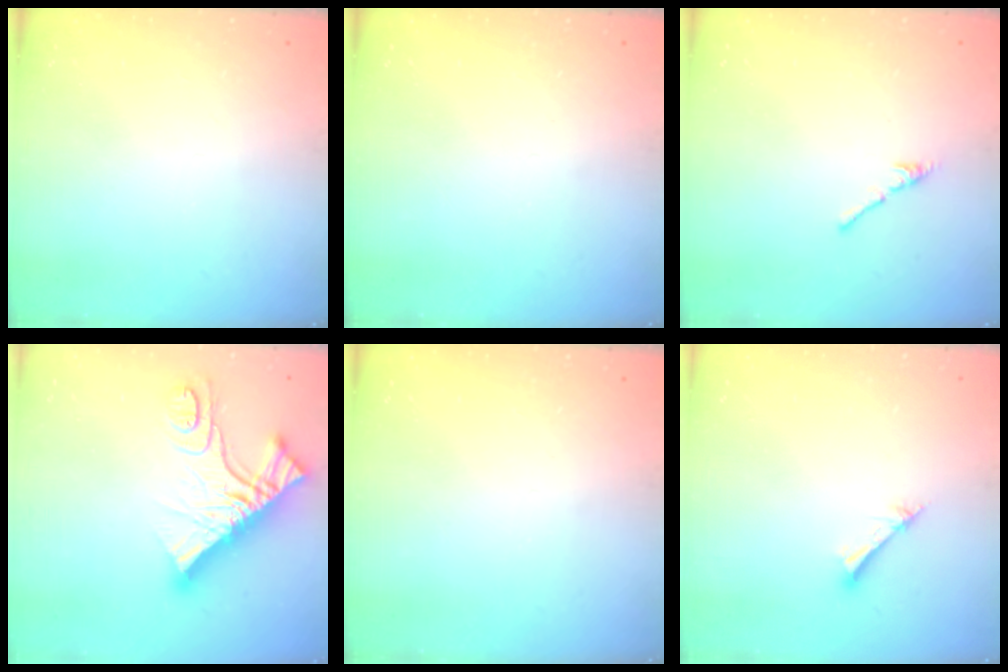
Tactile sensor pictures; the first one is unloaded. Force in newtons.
{"total": 0.0}
{"total": 2.7, "press": 2.6, "slide": 0.8}
{"total": 16.3, "press": 16.3, "slide": 1.4}
{"total": 0.0}
{"total": 1.2, "press": 1.2, "slide": 0.1}